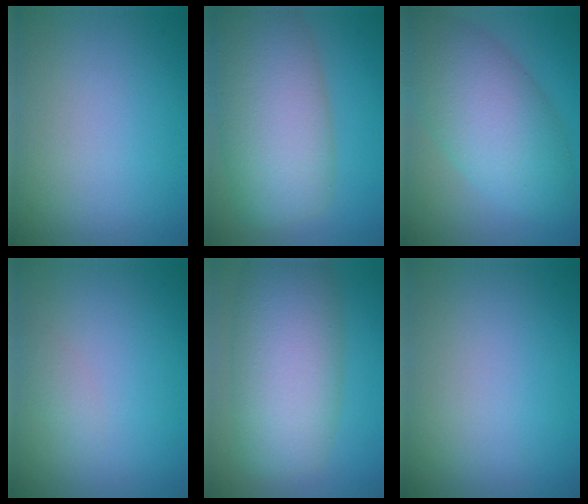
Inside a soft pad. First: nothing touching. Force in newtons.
{"total": 10.6, "press": 10.6, "slide": 0.6}
{"total": 9.1, "press": 9.1, "slide": 0.0}
{"total": 1.1, "press": 1.1, "slide": 0.0}
{"total": 9.7, "press": 9.7, "slide": 0.5}
{"total": 0.0}